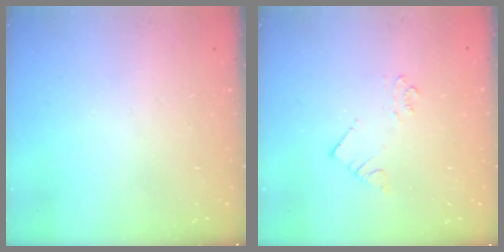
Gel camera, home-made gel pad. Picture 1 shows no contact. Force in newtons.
{"total": 2.5, "press": 2.5, "slide": 0.2}